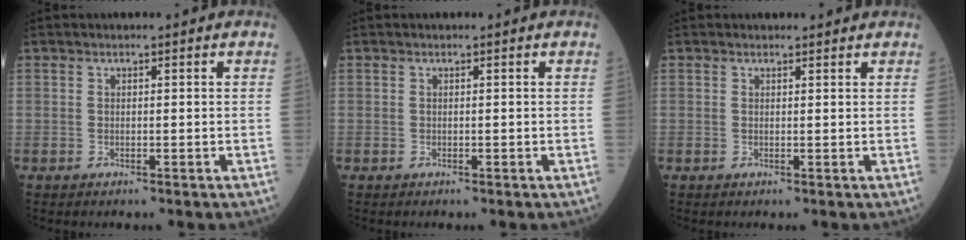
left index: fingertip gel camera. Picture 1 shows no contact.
{"total": 0.0}
{"total": 1.5, "force": [1.5, 0.4, 0.1], "torque": [-0.001, 0.004, 0.017]}